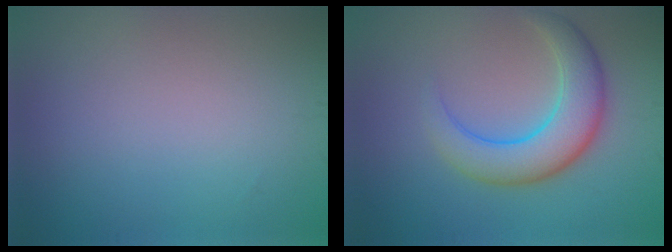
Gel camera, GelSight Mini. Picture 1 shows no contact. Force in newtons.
{"total": 5.7, "press": 5.7, "slide": 0.1}